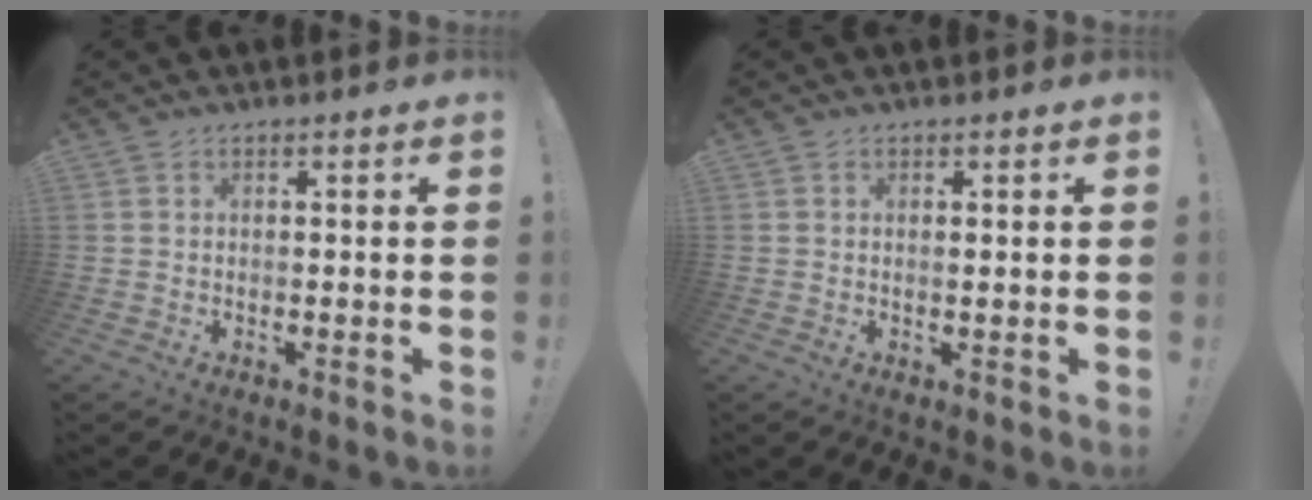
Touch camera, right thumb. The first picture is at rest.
{"total": 0.6, "force": [0.4, 0.1, 0.5], "torque": [0.000, -0.003, 0.005]}